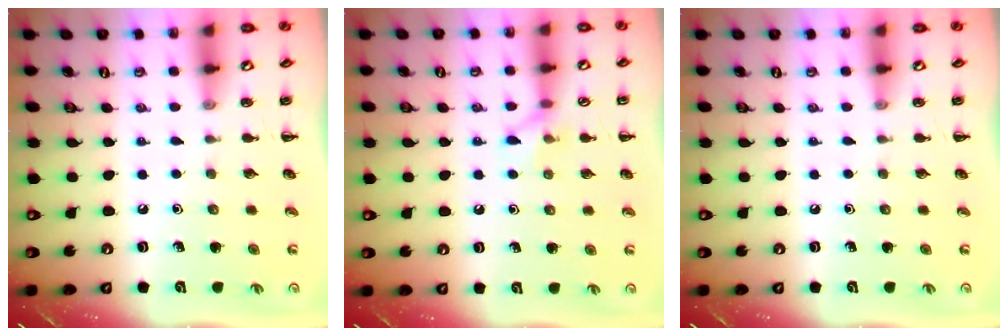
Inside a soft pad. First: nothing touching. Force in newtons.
{"total": 6.7, "press": 6.5, "slide": 1.7}
{"total": 0.0}